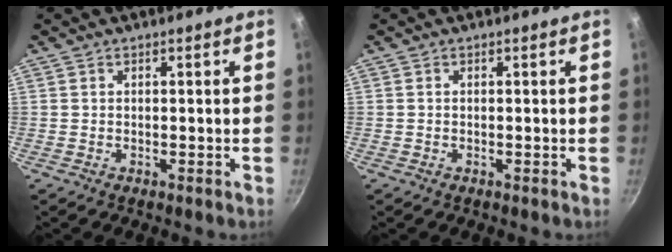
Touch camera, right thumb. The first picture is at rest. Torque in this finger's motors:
{"motor_torque": [-0.57, 0.19, 0.49, -0.10, 0.07]}